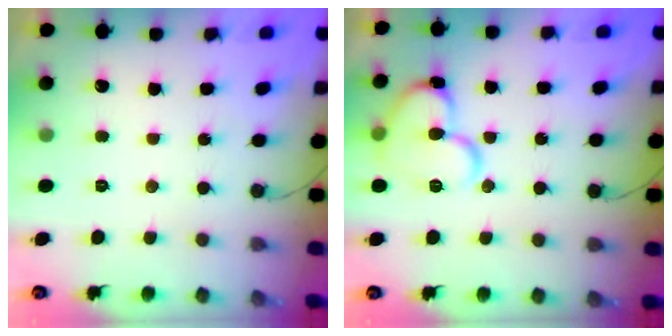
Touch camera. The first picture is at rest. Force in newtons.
{"total": 13.3, "press": 13.1, "slide": 2.1}